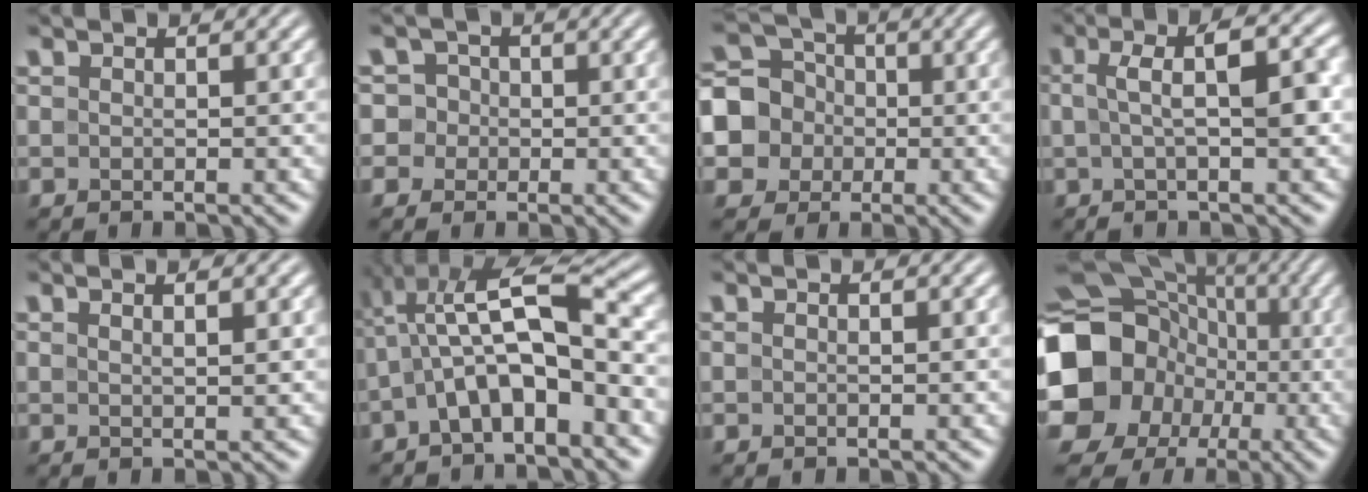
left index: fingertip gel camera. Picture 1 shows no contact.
{"total": 3.8, "force": [0.0, 3.7, 0.9], "torque": [0.013, 0.031, -0.026]}
{"total": 6.9, "force": [-0.7, 6.5, 2.1], "torque": [-0.047, 0.020, -0.041]}
{"total": 5.6, "force": [0.5, 1.5, 5.4], "torque": [-0.077, 0.014, 0.001]}
{"total": 2.0, "force": [1.1, 0.6, 1.6], "torque": [-0.015, 0.002, 0.008]}
{"total": 8.6, "force": [-1.1, 3.2, 7.9], "torque": [-0.146, 0.029, -0.030]}
{"total": 0.0}
{"total": 18.6, "force": [-3.4, 16.9, 7.1], "torque": [-0.162, -0.008, -0.105]}